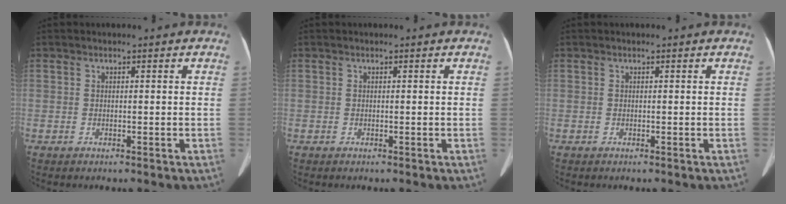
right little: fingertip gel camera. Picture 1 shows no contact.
{"total": 0.0}
{"total": 0.0}